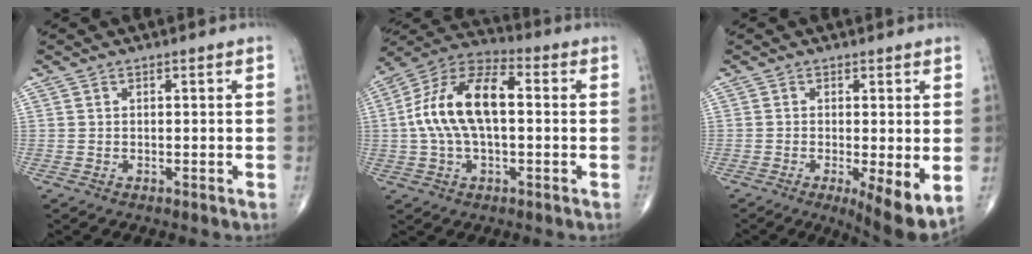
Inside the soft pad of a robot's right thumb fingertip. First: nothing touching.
{"total": 15.7, "force": [0.8, 7.9, 13.5], "torque": [-0.262, 0.037, 0.006]}
{"total": 8.2, "force": [-1.6, 2.2, 7.8], "torque": [-0.120, -0.025, -0.024]}